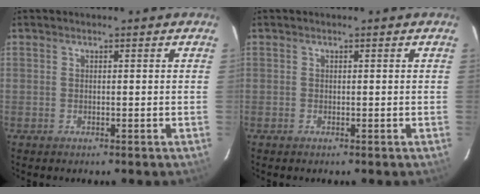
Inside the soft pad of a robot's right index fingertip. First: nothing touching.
{"total": 0.0}